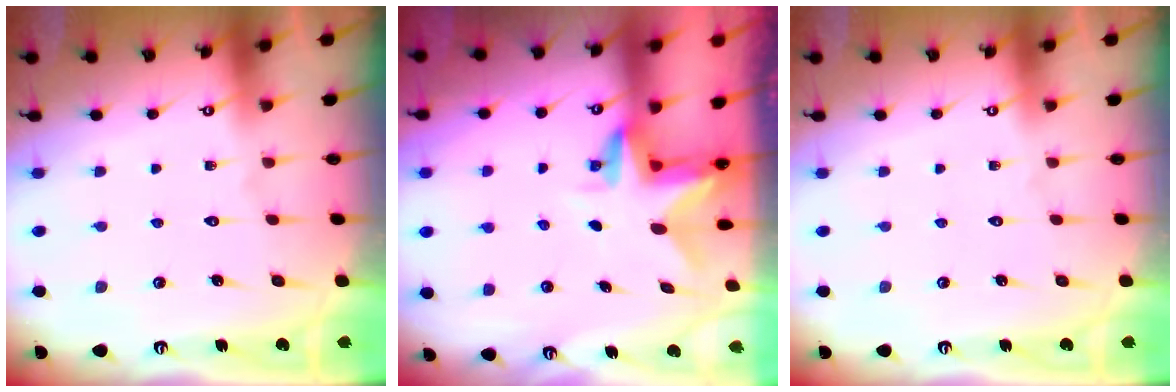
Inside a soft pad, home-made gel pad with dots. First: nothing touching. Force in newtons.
{"total": 3.2, "press": 3.2, "slide": 0.3}
{"total": 0.0}